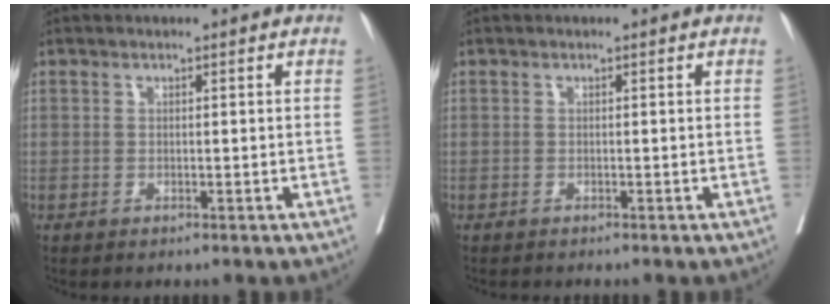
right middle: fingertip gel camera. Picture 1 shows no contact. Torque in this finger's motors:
{"motor_torque": [0.26, -0.31, -0.01, -0.01]}